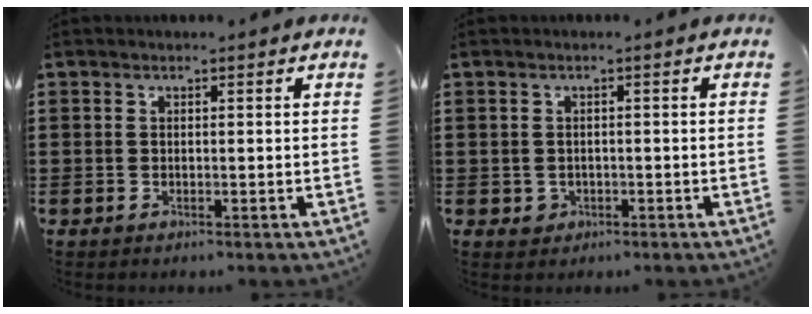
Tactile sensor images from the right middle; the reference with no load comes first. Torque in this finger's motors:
{"motor_torque": [0.09, -0.01, 0.00, 0.00]}